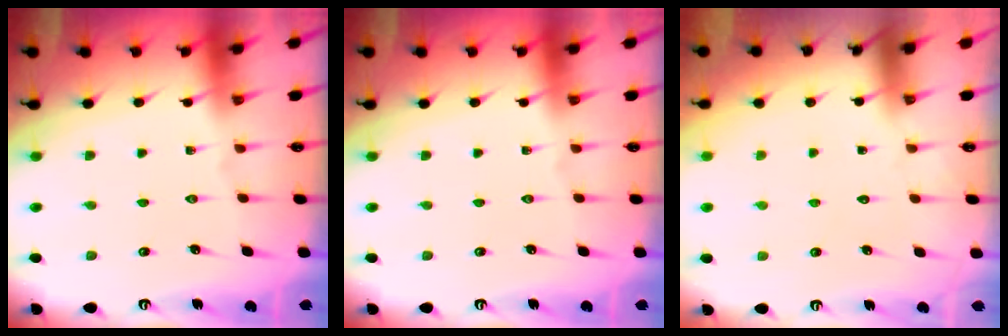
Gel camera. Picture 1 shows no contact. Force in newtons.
{"total": 0.0}
{"total": 1.5, "press": 1.5, "slide": 0.2}